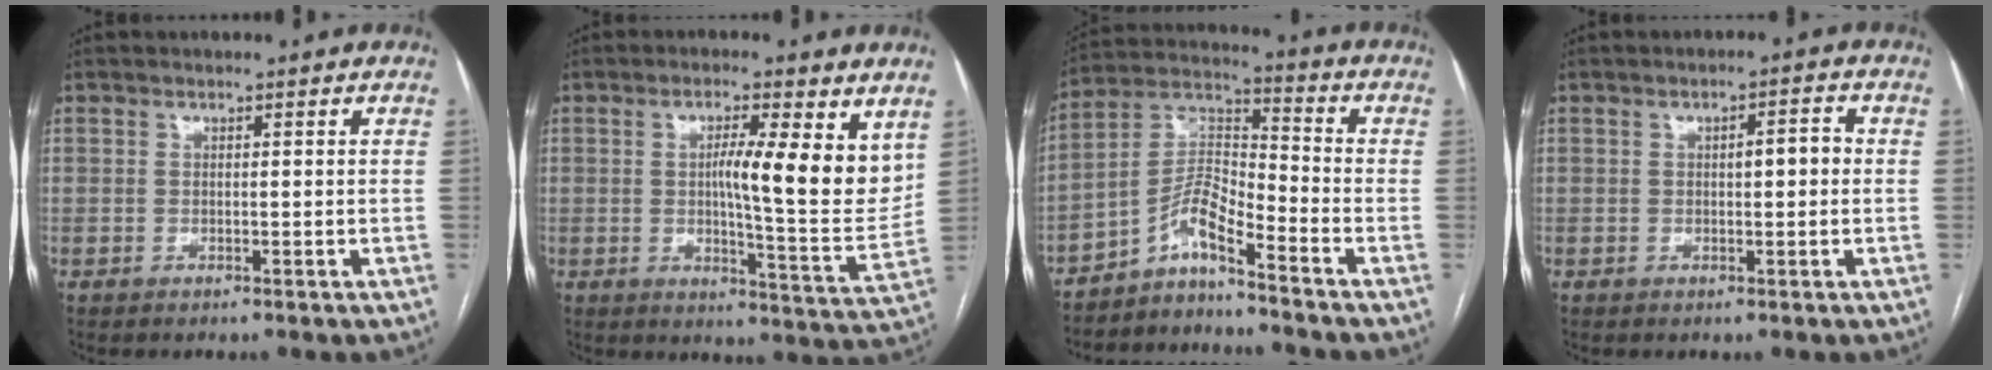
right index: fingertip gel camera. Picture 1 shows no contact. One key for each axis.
{"total": 9.9, "fx": 3.0, "fy": 1.9, "fz": 9.2, "tx": -0.131, "ty": -0.005, "tz": 0.042}
{"total": 7.3, "fx": -5.7, "fy": 0.8, "fz": 4.6, "tx": -0.094, "ty": 0.019, "tz": -0.108}
{"total": 3.2, "fx": 0.1, "fy": 0.9, "fz": 3.0, "tx": -0.045, "ty": 0.010, "tz": 0.001}